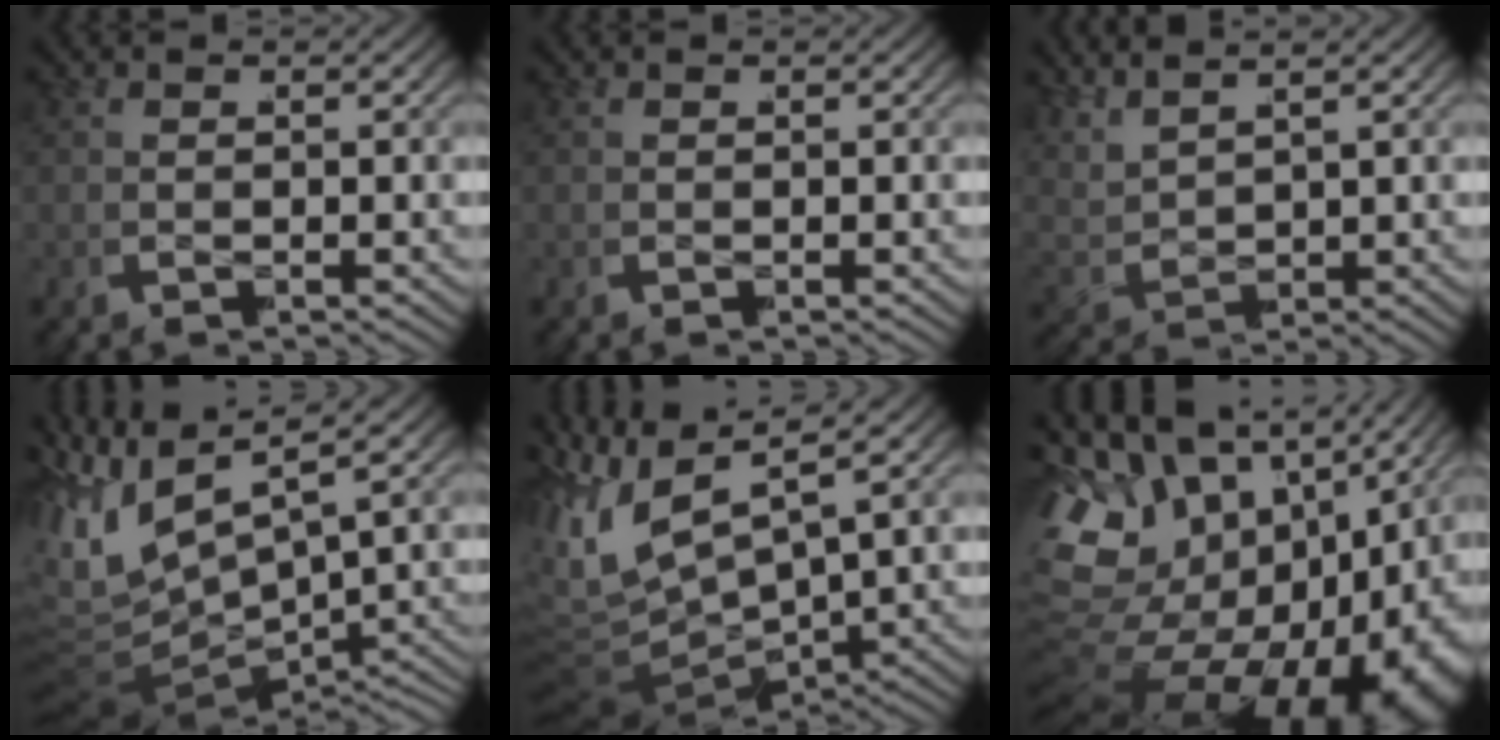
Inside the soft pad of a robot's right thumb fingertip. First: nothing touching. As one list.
[{"total": 0.0}, {"total": 2.2, "force": [2.0, 0.7, 0.7], "torque": [-0.021, 0.013, 0.037]}, {"total": 12.3, "force": [0.0, 8.9, 8.5], "torque": [-0.211, -0.036, 0.015]}, {"total": 12.0, "force": [0.2, 8.4, 8.5], "torque": [-0.212, -0.041, 0.016]}, {"total": 20.5, "force": [-2.7, 14.4, 14.3], "torque": [-0.272, -0.040, -0.028]}]